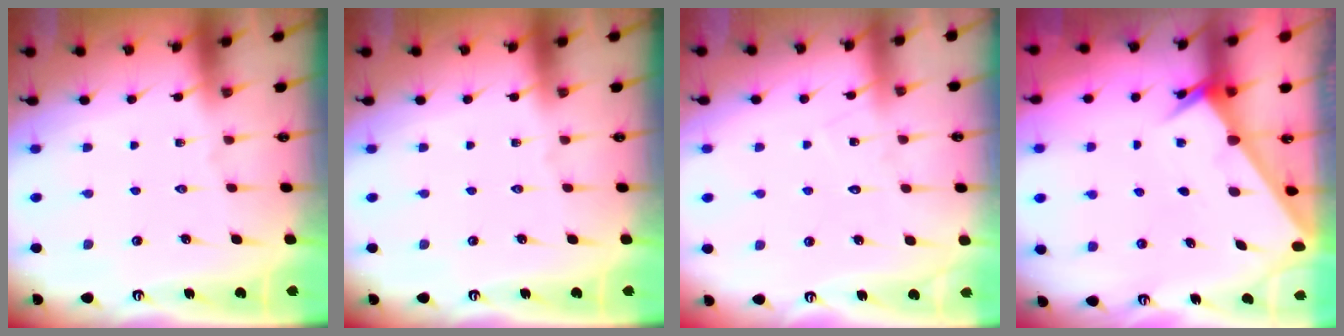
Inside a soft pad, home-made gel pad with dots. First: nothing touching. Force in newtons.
{"total": 0.0}
{"total": 5.6, "press": 5.6, "slide": 0.3}
{"total": 2.0, "press": 2.0, "slide": 0.1}